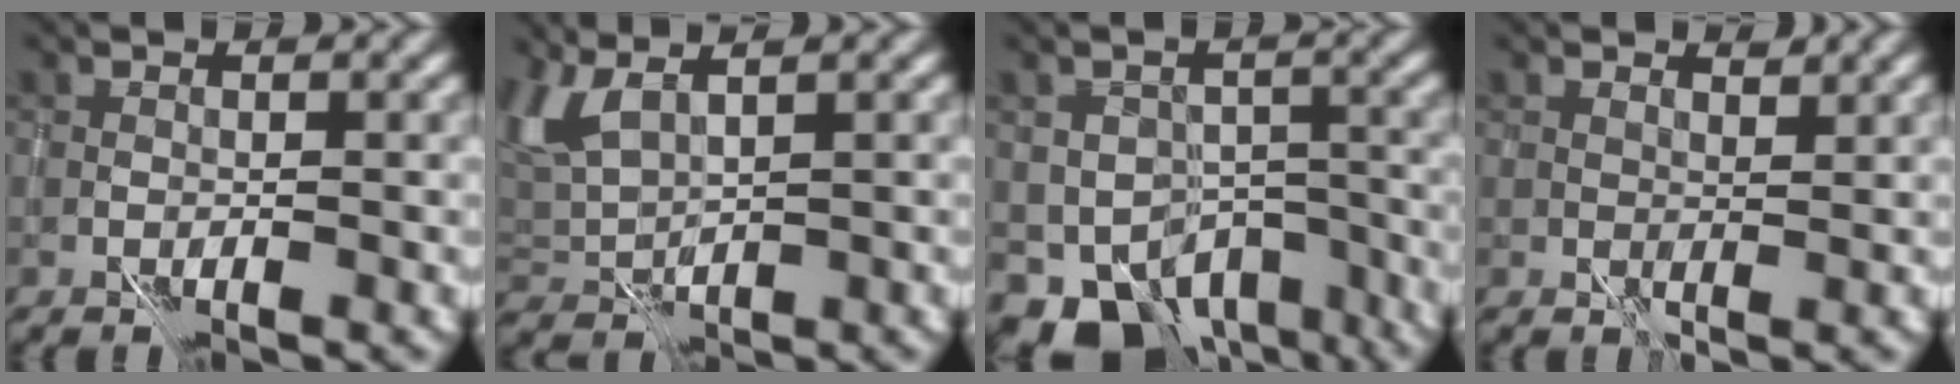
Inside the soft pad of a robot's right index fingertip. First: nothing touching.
{"total": 5.5, "force": [3.0, 2.1, 4.0], "torque": [-0.106, 0.008, 0.059]}
{"total": 8.6, "force": [-5.6, 5.4, 3.6], "torque": [-0.040, -0.006, -0.063]}
{"total": 2.2, "force": [2.1, -0.1, 0.2], "torque": [-0.001, 0.003, 0.035]}